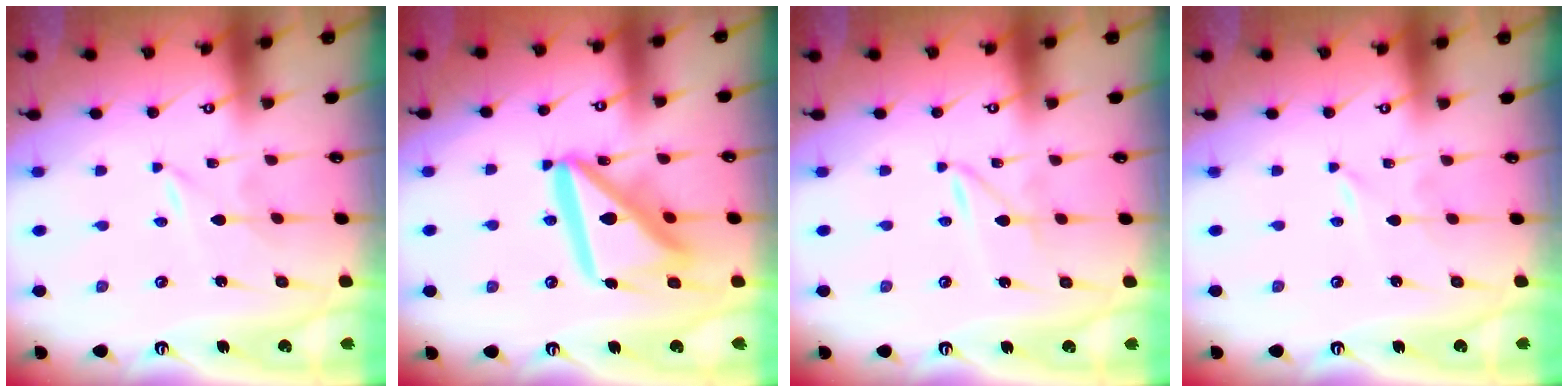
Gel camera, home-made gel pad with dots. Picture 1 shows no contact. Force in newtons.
{"total": 18.4, "press": 18.2, "slide": 2.2}
{"total": 1.6, "press": 1.6, "slide": 0.0}
{"total": 0.0}